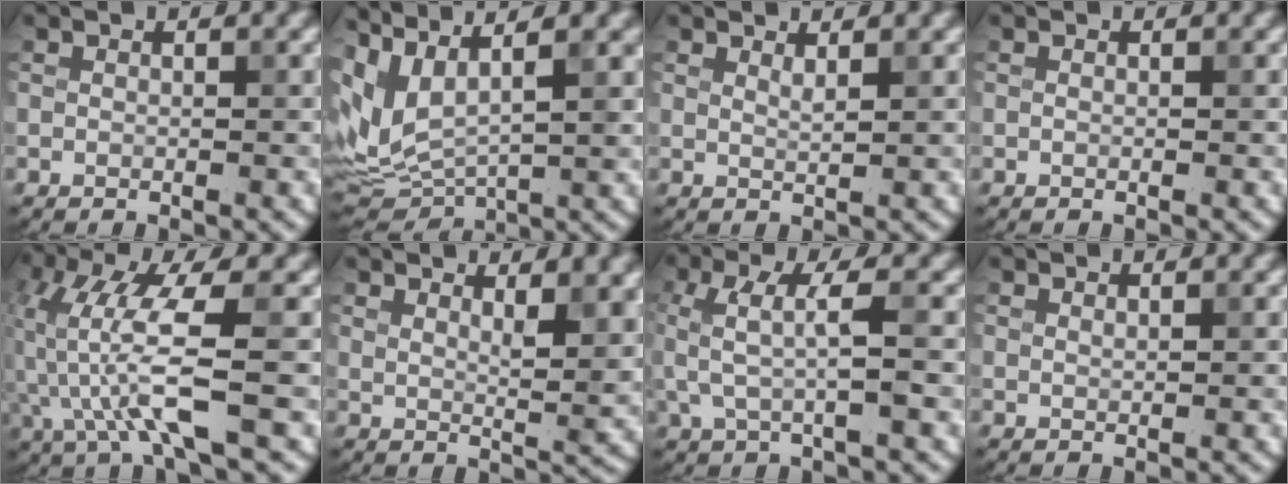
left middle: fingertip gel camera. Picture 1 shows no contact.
{"total": 8.8, "force": [3.8, 3.4, 7.1], "torque": [-0.178, 0.002, 0.083]}
{"total": 1.0, "force": [0.8, 0.2, 0.7], "torque": [-0.006, -0.001, 0.013]}
{"total": 0.0}
{"total": 6.8, "force": [-1.5, 1.4, 6.4], "torque": [-0.147, 0.004, -0.028]}
{"total": 4.8, "force": [2.9, 1.5, 3.6], "torque": [-0.041, -0.003, 0.047]}
{"total": 3.9, "force": [0.2, 0.9, 3.7], "torque": [-0.079, 0.003, 0.005]}
{"total": 0.5, "force": [0.4, 0.1, 0.3], "torque": [0.000, -0.001, 0.008]}